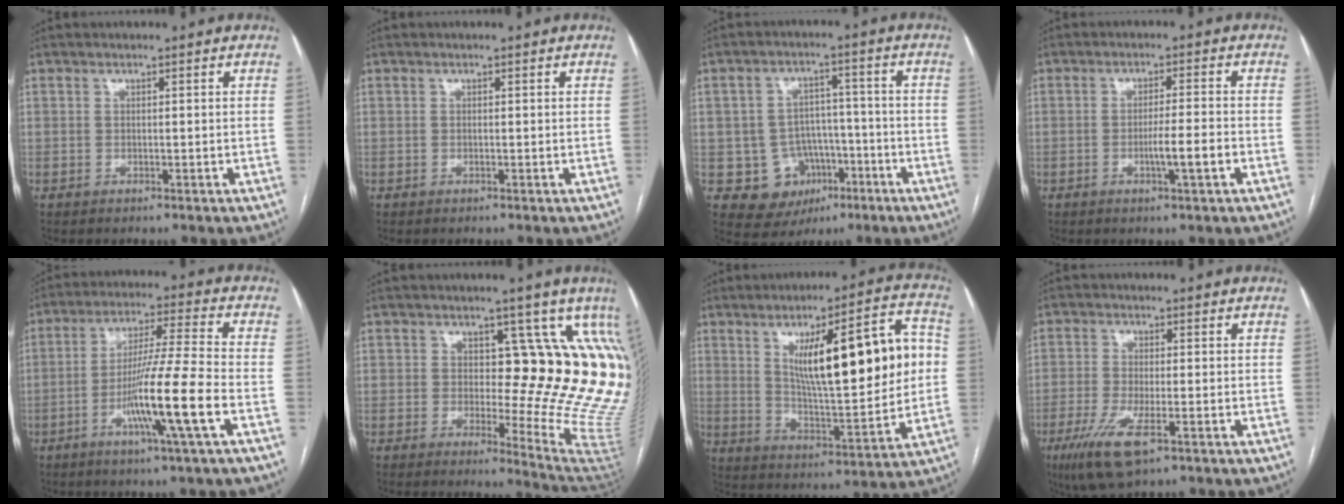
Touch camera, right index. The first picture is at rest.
{"total": 0.0}
{"total": 9.0, "force": [-3.2, 8.1, 2.3], "torque": [-0.027, 0.024, -0.037]}
{"total": 4.8, "force": [-1.7, -0.2, 4.5], "torque": [-0.073, -0.005, -0.029]}
{"total": 12.8, "force": [-4.4, -1.6, 11.9], "torque": [-0.221, -0.013, -0.085]}
{"total": 14.4, "force": [5.8, 4.8, 12.2], "torque": [-0.141, -0.029, 0.056]}
{"total": 20.1, "force": [3.8, 3.9, 19.3], "torque": [-0.286, 0.020, 0.064]}
{"total": 7.9, "force": [-4.0, 1.7, 6.5], "torque": [-0.134, -0.023, -0.072]}